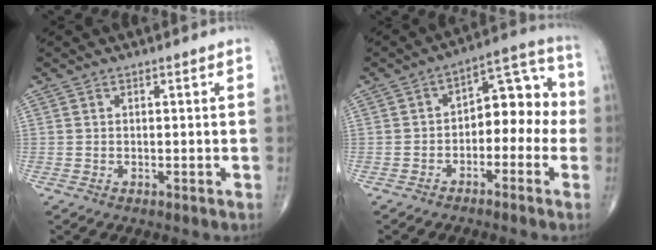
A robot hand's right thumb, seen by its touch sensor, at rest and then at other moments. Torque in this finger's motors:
{"motor_torque": [-0.05, 0.34, 0.64, 0.04, 0.02]}